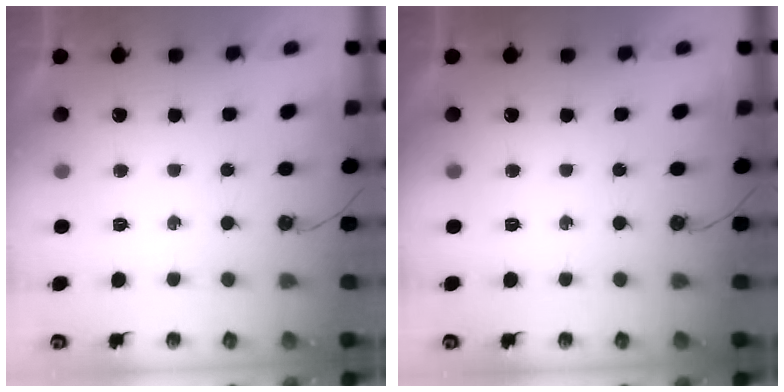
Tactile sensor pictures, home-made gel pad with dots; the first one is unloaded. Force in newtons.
{"total": 0.0}